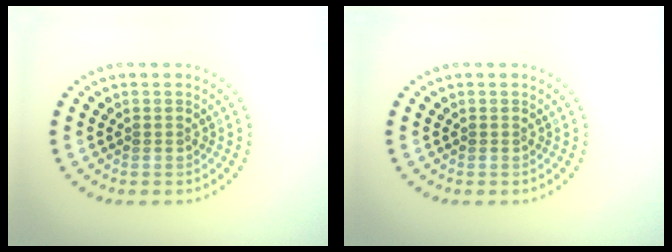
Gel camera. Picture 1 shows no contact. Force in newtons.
{"total": 0.0}